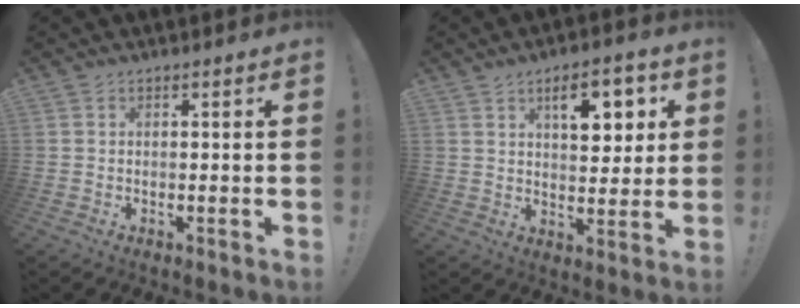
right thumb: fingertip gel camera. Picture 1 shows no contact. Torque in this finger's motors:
{"motor_torque": [0.62, 2.35, 1.03, 0.30, 0.03]}